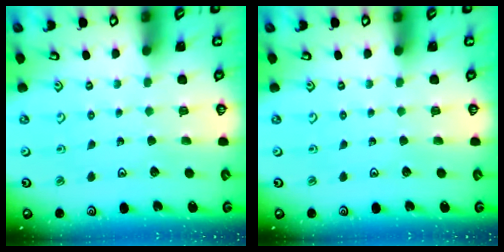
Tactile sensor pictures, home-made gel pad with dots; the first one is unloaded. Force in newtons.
{"total": 0.0}